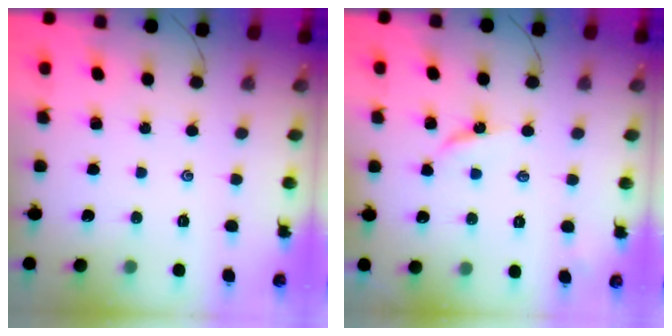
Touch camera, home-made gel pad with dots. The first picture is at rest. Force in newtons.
{"total": 2.7, "press": 2.7, "slide": 0.4}